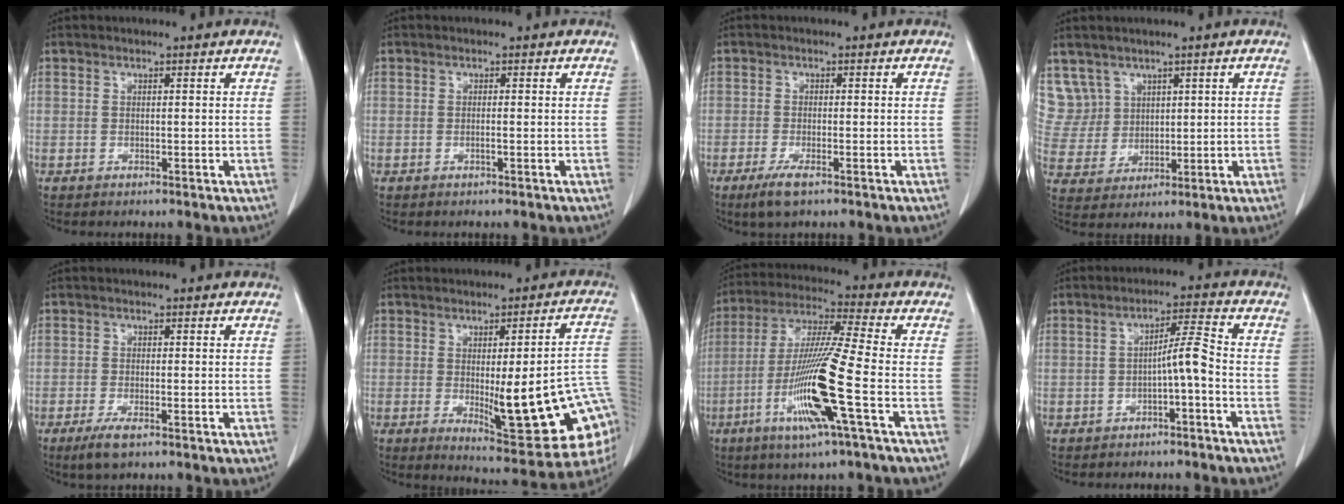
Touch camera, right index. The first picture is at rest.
{"total": 0.6, "force": [-0.2, -0.1, 0.5], "torque": [-0.008, 0.002, -0.005]}
{"total": 3.7, "force": [-2.3, 0.7, 2.7], "torque": [-0.057, -0.008, -0.041]}
{"total": 7.2, "force": [4.1, 5.9, -0.1], "torque": [-0.001, 0.018, 0.099]}
{"total": 3.3, "force": [-2.1, 0.7, 2.4], "torque": [-0.049, -0.007, -0.037]}
{"total": 20.2, "force": [-3.6, 3.8, 19.5], "torque": [-0.180, 0.004, -0.028]}
{"total": 14.7, "force": [-5.0, -1.1, 13.8], "torque": [-0.278, -0.019, -0.102]}
{"total": 4.5, "force": [-1.7, -0.1, 4.2], "torque": [-0.066, 0.014, -0.024]}